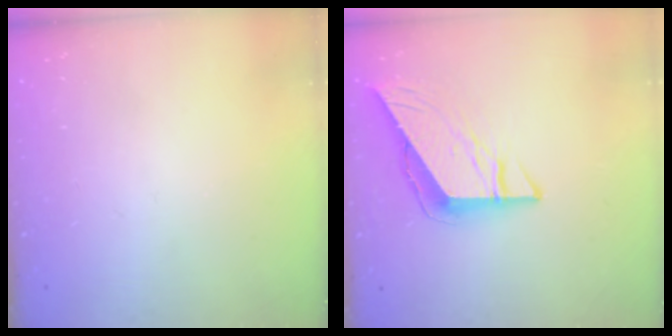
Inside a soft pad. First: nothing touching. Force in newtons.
{"total": 8.8, "press": 8.7, "slide": 0.8}